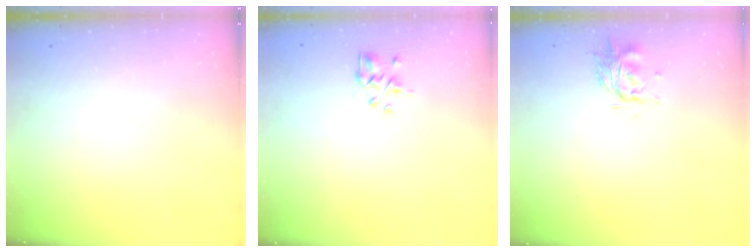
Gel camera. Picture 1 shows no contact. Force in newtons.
{"total": 2.3, "press": 2.1, "slide": 0.9}
{"total": 0.6, "press": 0.5, "slide": 0.3}